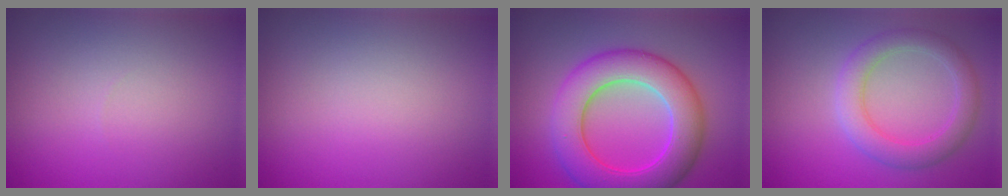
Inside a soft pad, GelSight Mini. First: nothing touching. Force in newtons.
{"total": 0.0}
{"total": 8.8, "press": 8.8, "slide": 0.1}
{"total": 3.7, "press": 3.7, "slide": 0.3}